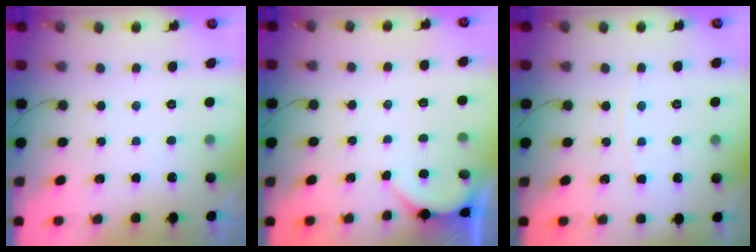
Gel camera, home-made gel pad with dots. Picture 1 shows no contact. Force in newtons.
{"total": 2.1, "press": 2.1, "slide": 0.2}
{"total": 2.7, "press": 2.7, "slide": 0.5}